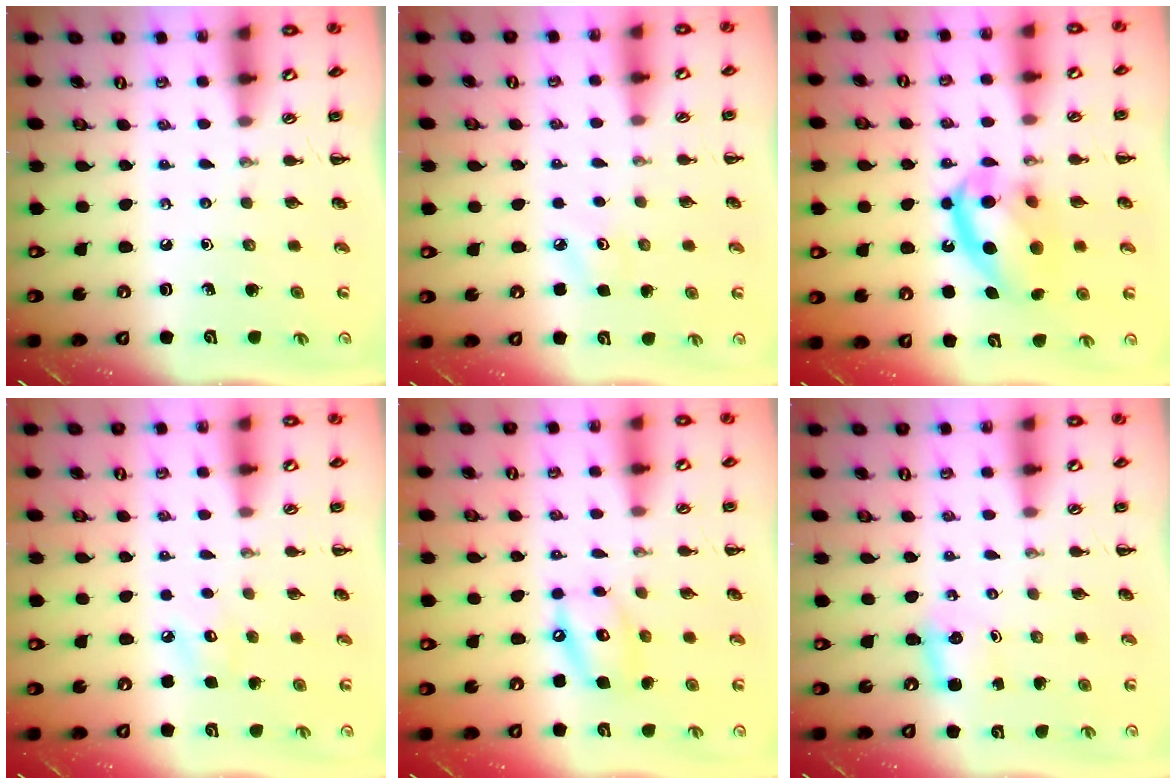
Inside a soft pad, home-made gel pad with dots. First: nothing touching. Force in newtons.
{"total": 3.9, "press": 3.7, "slide": 1.1}
{"total": 15.4, "press": 15.1, "slide": 3.1}
{"total": 5.1, "press": 4.9, "slide": 1.3}
{"total": 11.0, "press": 10.8, "slide": 2.4}
{"total": 2.8, "press": 2.7, "slide": 0.9}